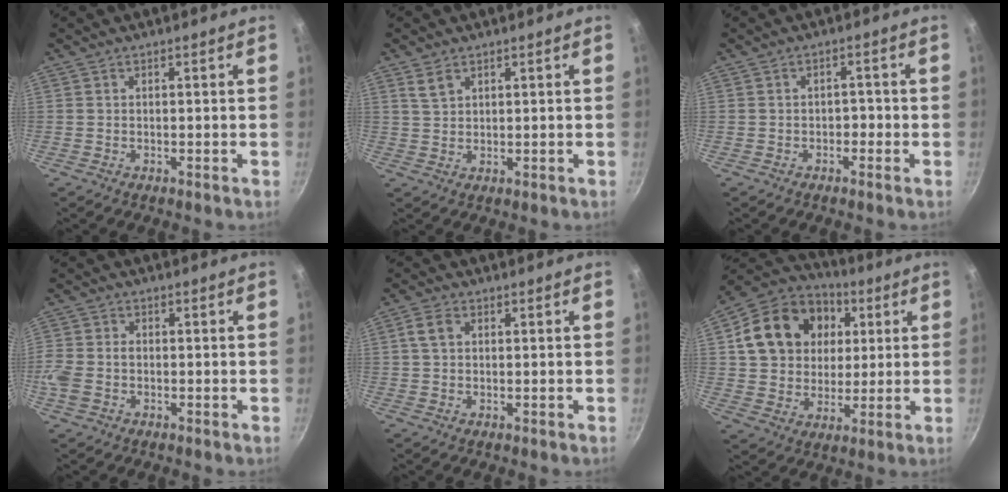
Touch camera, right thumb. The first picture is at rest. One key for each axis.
{"total": 3.1, "fx": 2.2, "fy": 1.5, "fz": 1.6, "tx": -0.029, "ty": -0.014, "tz": 0.048}
{"total": 1.9, "fx": -0.8, "fy": 1.4, "fz": 1.0, "tx": -0.001, "ty": 0.016, "tz": -0.012}
{"total": 6.1, "fx": -1.3, "fy": 4.4, "fz": 4.0, "tx": -0.095, "ty": 0.004, "tz": -0.034}
{"total": 3.4, "fx": 0.8, "fy": 2.4, "fz": 2.2, "tx": -0.040, "ty": 0.006, "tz": 0.012}
{"total": 19.2, "fx": 4.8, "fy": 15.5, "fz": 10.3, "tx": -0.164, "ty": 0.015, "tz": 0.079}